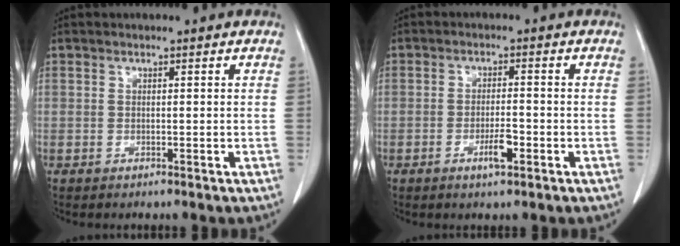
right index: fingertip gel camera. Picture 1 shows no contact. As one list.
[{"total": 3.5, "force": [-1.6, 0.7, 3.1], "torque": [-0.054, 0.001, -0.026]}]